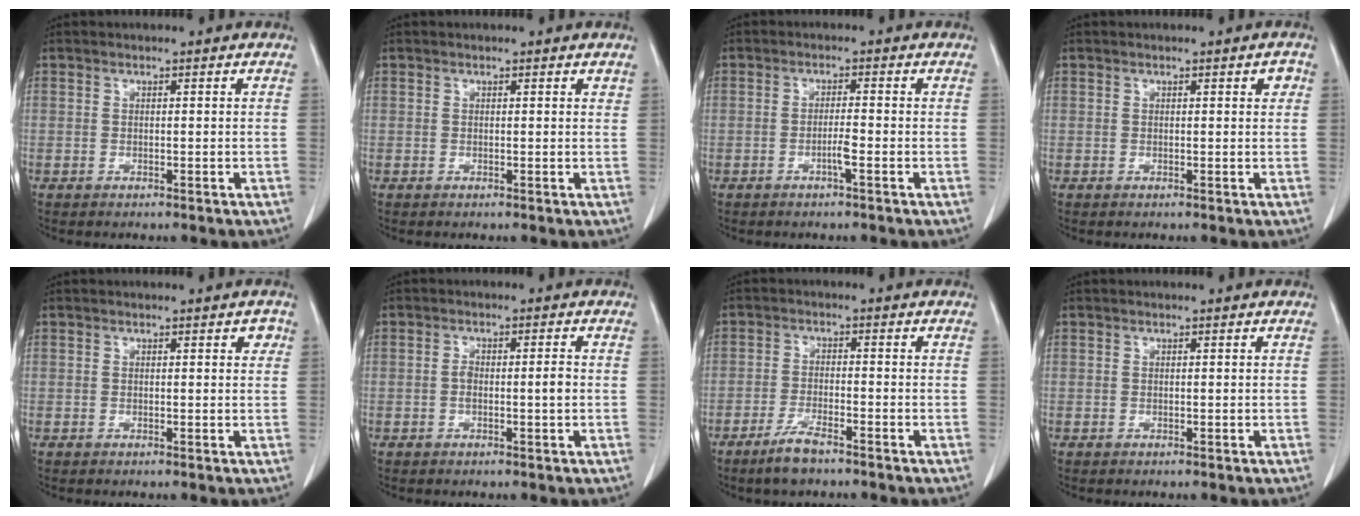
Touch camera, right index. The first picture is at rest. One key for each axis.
{"total": 0.6, "fx": 0.5, "fy": 0.2, "fz": 0.2, "tx": -0.004, "ty": 0.000, "tz": 0.002}
{"total": 2.2, "fx": -1.0, "fy": -0.2, "fz": 1.9, "tx": -0.036, "ty": -0.001, "tz": -0.020}
{"total": 1.2, "fx": 0.5, "fy": 0.5, "fz": 1.0, "tx": -0.010, "ty": 0.002, "tz": 0.004}
{"total": 1.3, "fx": 0.6, "fy": 0.7, "fz": 1.0, "tx": -0.008, "ty": 0.001, "tz": 0.004}
{"total": 2.9, "fx": -0.4, "fy": 0.6, "fz": 2.8, "tx": -0.051, "ty": 0.005, "tz": -0.007}
{"total": 4.6, "fx": -3.5, "fy": 0.8, "fz": 2.9, "tx": -0.061, "ty": -0.005, "tz": -0.065}
{"total": 0.0}